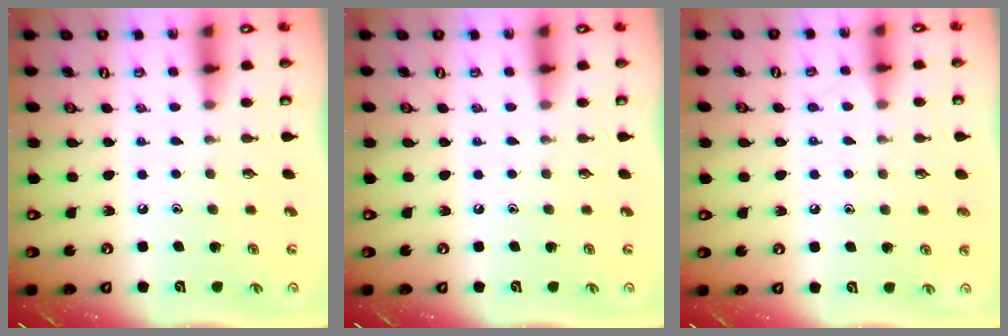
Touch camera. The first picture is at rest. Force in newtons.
{"total": 0.0}
{"total": 4.6, "press": 4.5, "slide": 0.5}